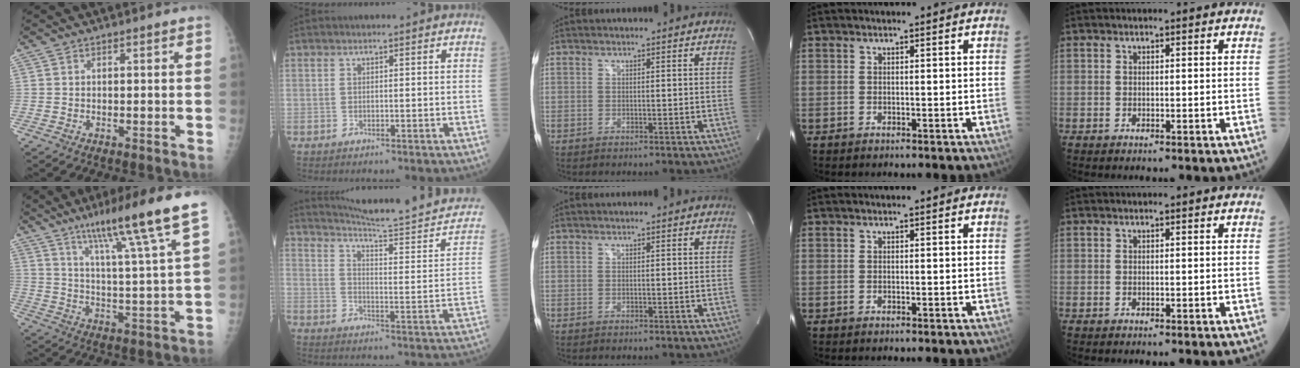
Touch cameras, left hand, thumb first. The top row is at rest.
{"thumb": {"total": 15.9, "force": [10.6, 0.4, 11.9], "torque": [-0.174, -0.050, 0.162]}, "index": {"total": 18.7, "force": [17.6, -0.9, 6.3], "torque": [-0.094, -0.069, 0.236]}}